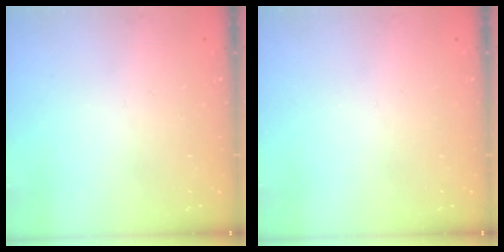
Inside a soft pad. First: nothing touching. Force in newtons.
{"total": 0.0}